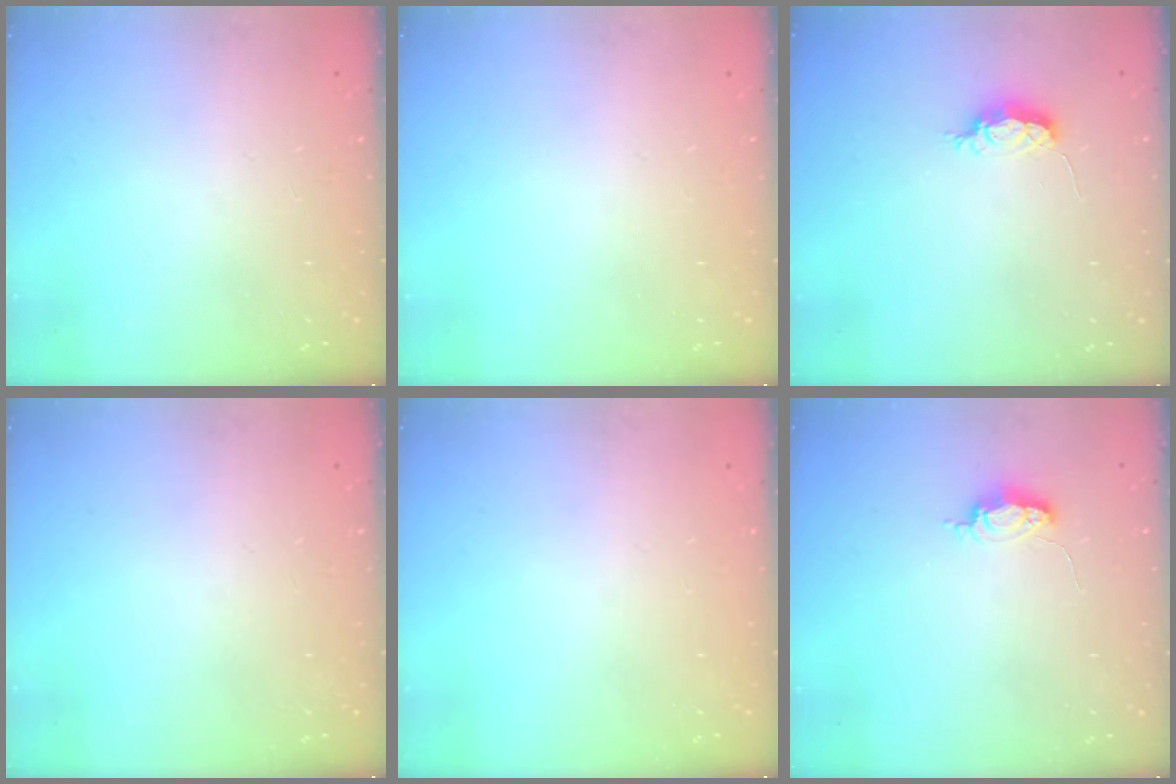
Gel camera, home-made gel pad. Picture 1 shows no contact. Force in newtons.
{"total": 0.0}
{"total": 4.3, "press": 4.2, "slide": 0.5}
{"total": 0.0}
{"total": 0.0}
{"total": 4.0, "press": 3.9, "slide": 0.5}